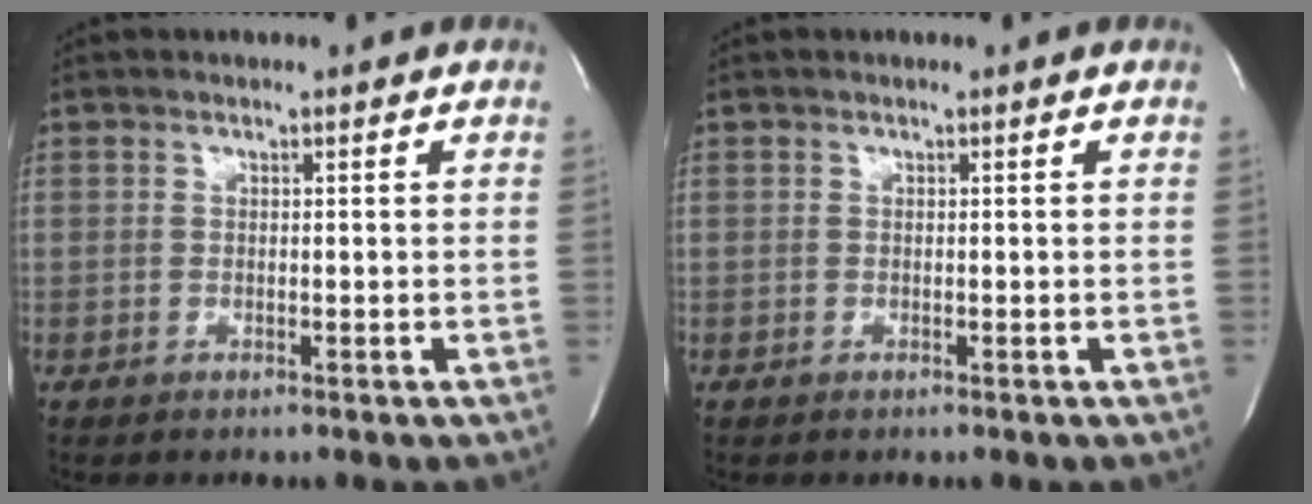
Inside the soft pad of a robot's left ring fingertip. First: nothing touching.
{"total": 0.0}